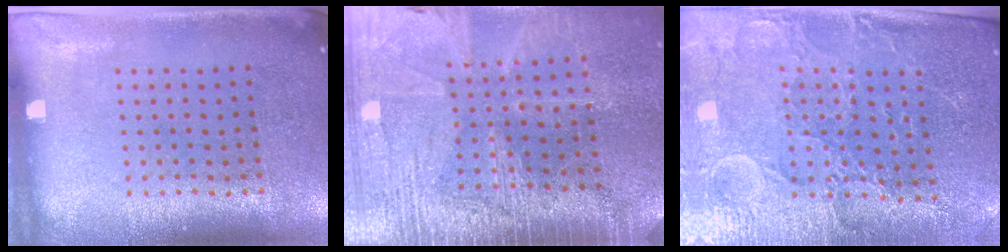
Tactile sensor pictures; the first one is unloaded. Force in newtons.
{"total": 3.5, "press": 3.3, "slide": 1.2}
{"total": 3.5, "press": 3.3, "slide": 1.1}